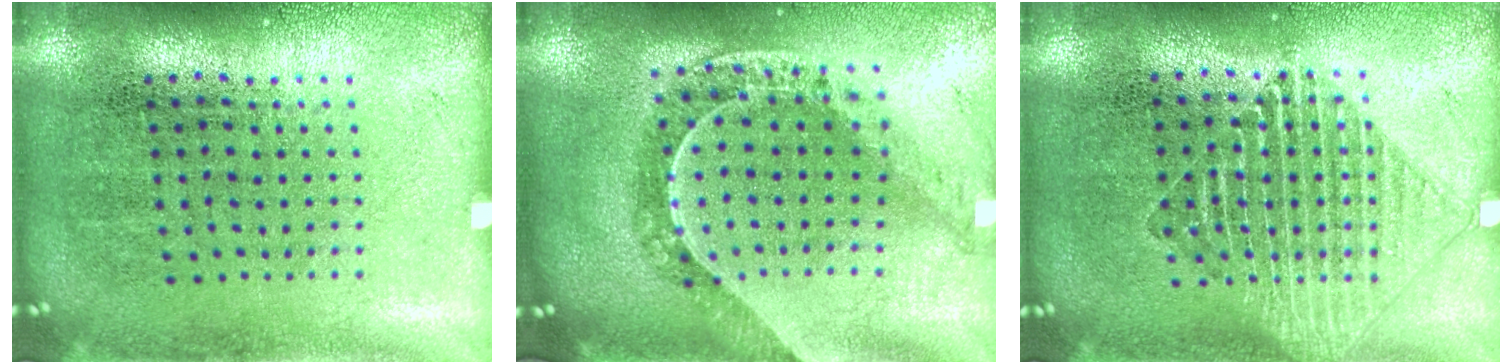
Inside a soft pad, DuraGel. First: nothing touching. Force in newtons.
{"total": 1.1, "press": 1.1, "slide": 0.2}
{"total": 1.3, "press": 1.3, "slide": 0.2}